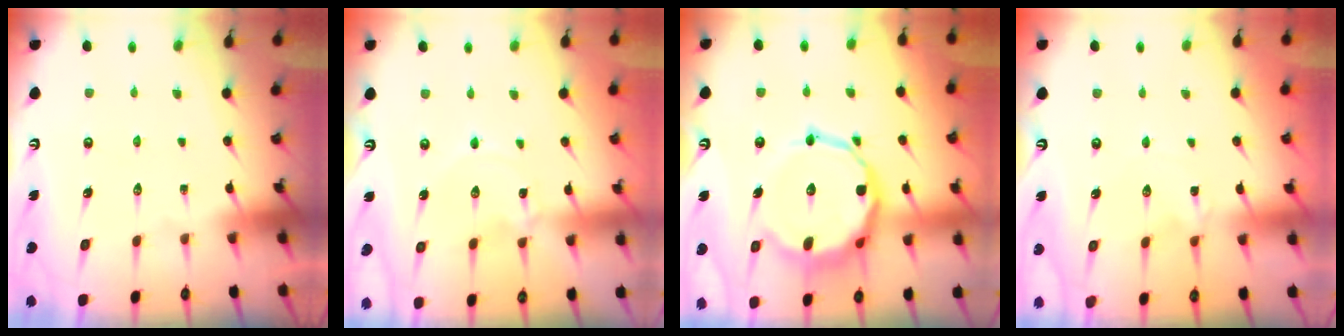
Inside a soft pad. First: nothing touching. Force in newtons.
{"total": 0.0}
{"total": 14.3, "press": 14.1, "slide": 2.7}
{"total": 2.5, "press": 2.5, "slide": 0.3}